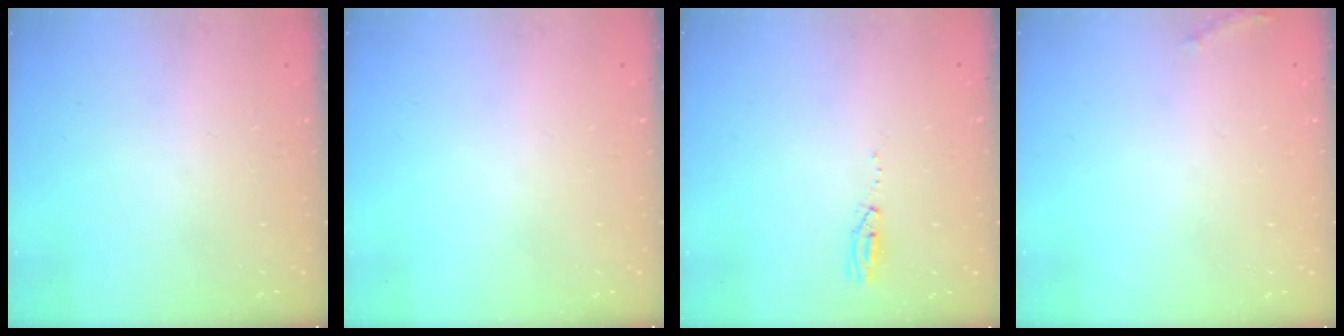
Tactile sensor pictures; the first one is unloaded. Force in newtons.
{"total": 0.0}
{"total": 4.2, "press": 2.6, "slide": 3.3}
{"total": 5.6, "press": 5.3, "slide": 1.7}